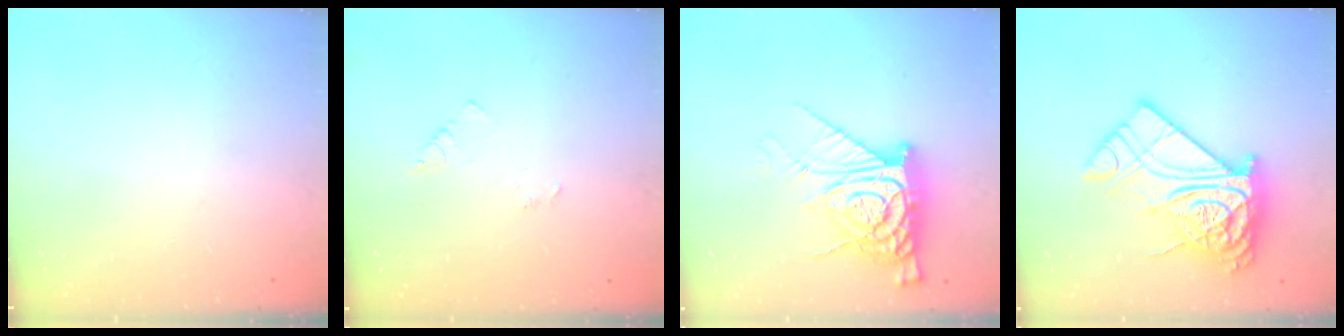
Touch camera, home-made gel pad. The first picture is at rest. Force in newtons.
{"total": 2.9, "press": 2.9, "slide": 0.3}
{"total": 13.0, "press": 12.9, "slide": 1.0}
{"total": 22.9, "press": 22.8, "slide": 2.0}